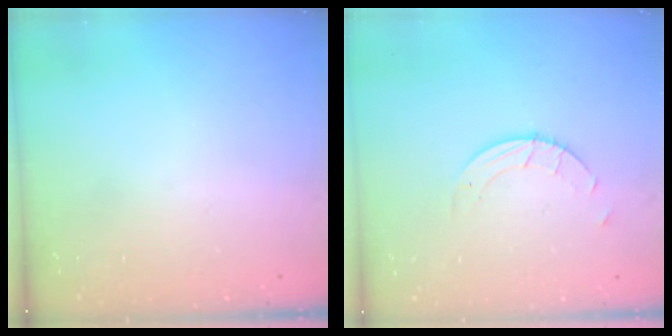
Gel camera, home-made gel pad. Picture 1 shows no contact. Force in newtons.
{"total": 2.5, "press": 2.5, "slide": 0.2}